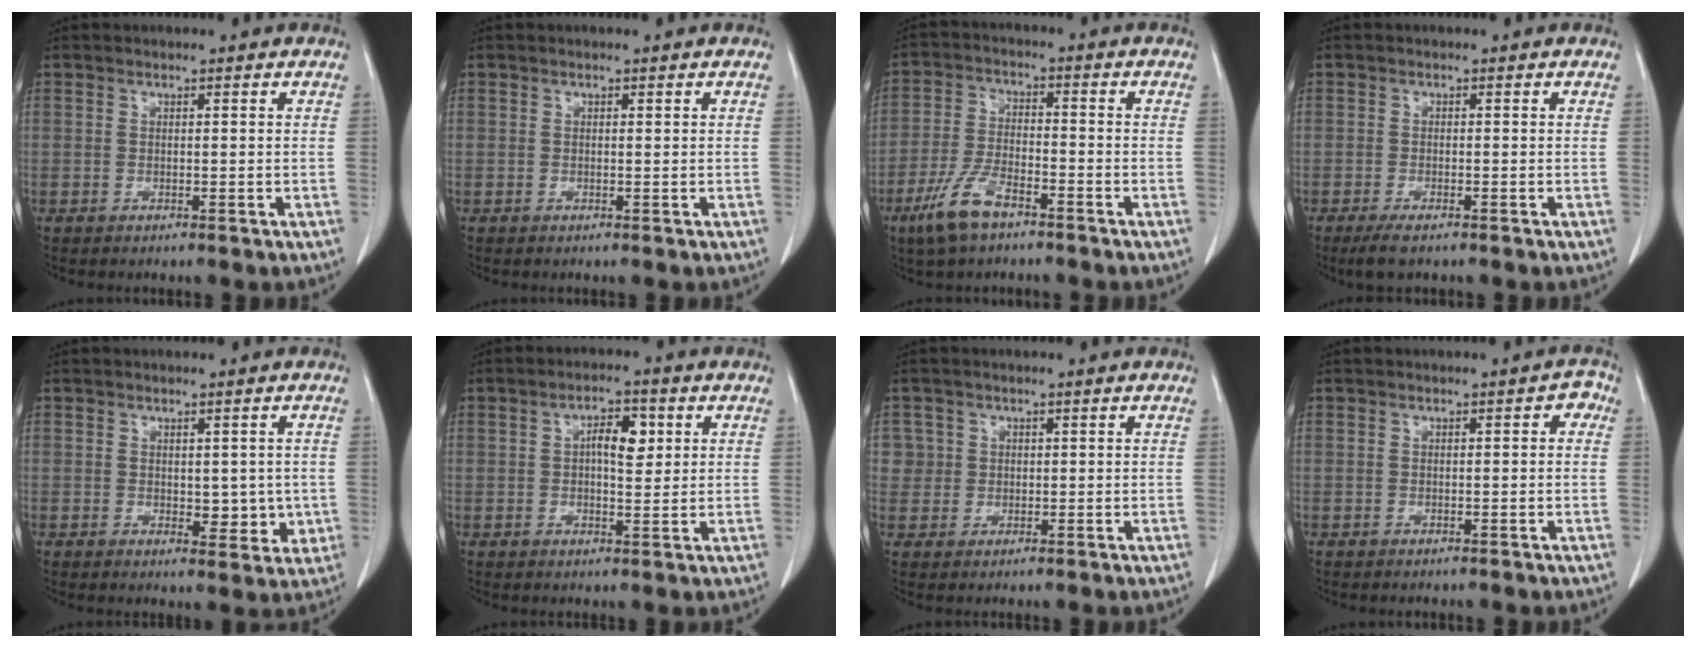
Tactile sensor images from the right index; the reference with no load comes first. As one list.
[{"total": 0.0}, {"total": 7.9, "force": [-5.2, 2.6, 5.4], "torque": [-0.125, -0.010, -0.097]}, {"total": 3.0, "force": [-2.2, 0.6, 2.1], "torque": [-0.045, -0.009, -0.034]}, {"total": 4.5, "force": [-0.1, 2.6, 3.7], "torque": [-0.034, -0.006, 0.007]}, {"total": 5.1, "force": [1.2, 2.0, 4.5], "torque": [-0.074, 0.010, 0.020]}, {"total": 2.8, "force": [0.7, 2.7, -0.3], "torque": [0.026, 0.003, 0.009]}, {"total": 1.8, "force": [0.2, 0.8, 1.6], "torque": [-0.009, 0.007, -0.003]}]